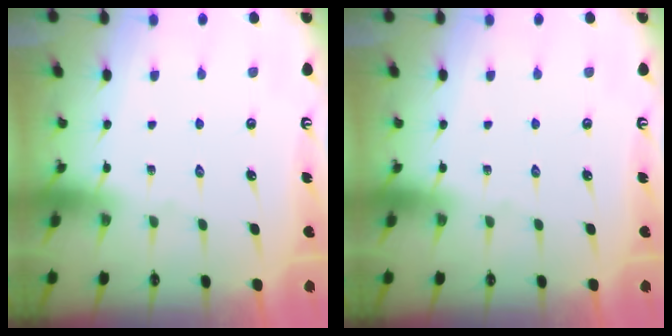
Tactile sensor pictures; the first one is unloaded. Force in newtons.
{"total": 0.0}